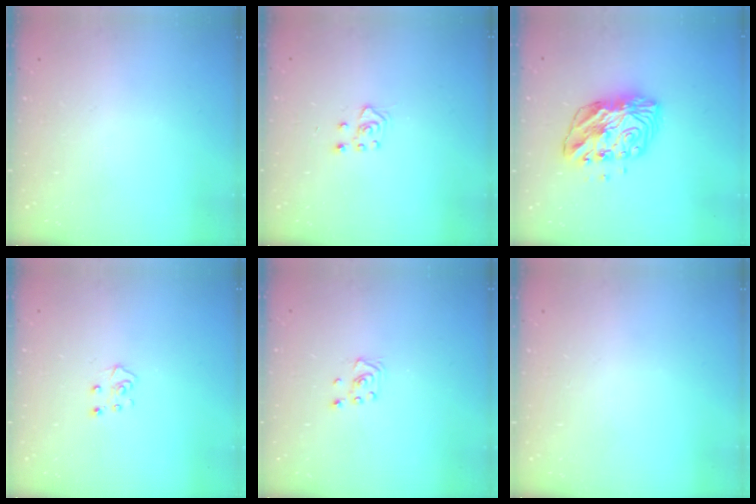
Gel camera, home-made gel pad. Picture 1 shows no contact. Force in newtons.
{"total": 4.9, "press": 4.8, "slide": 0.8}
{"total": 10.7, "press": 10.7, "slide": 1.2}
{"total": 5.1, "press": 5.1, "slide": 0.4}
{"total": 3.1, "press": 3.1, "slide": 0.3}
{"total": 0.0}